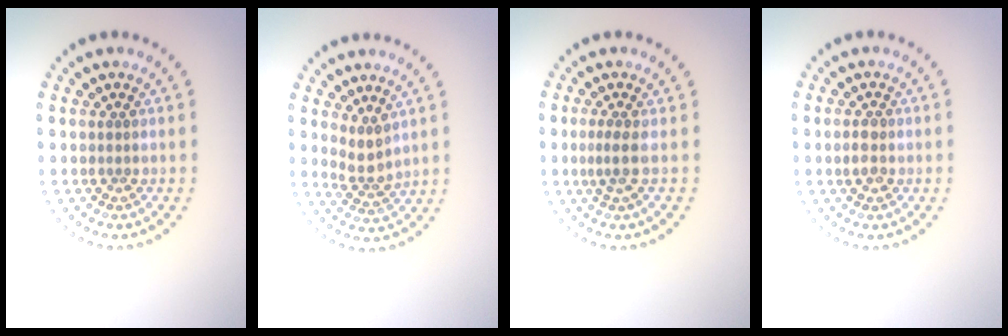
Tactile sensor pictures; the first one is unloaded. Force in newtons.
{"total": 2.3, "press": 1.7, "slide": 1.6}
{"total": 1.7, "press": 1.2, "slide": 1.2}
{"total": 1.5, "press": 1.5, "slide": 0.4}